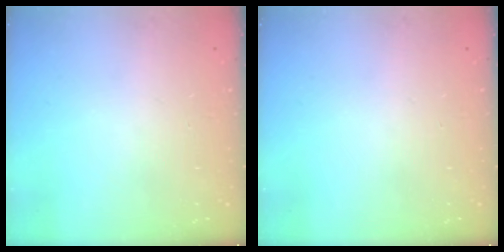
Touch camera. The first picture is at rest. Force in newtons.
{"total": 0.0}